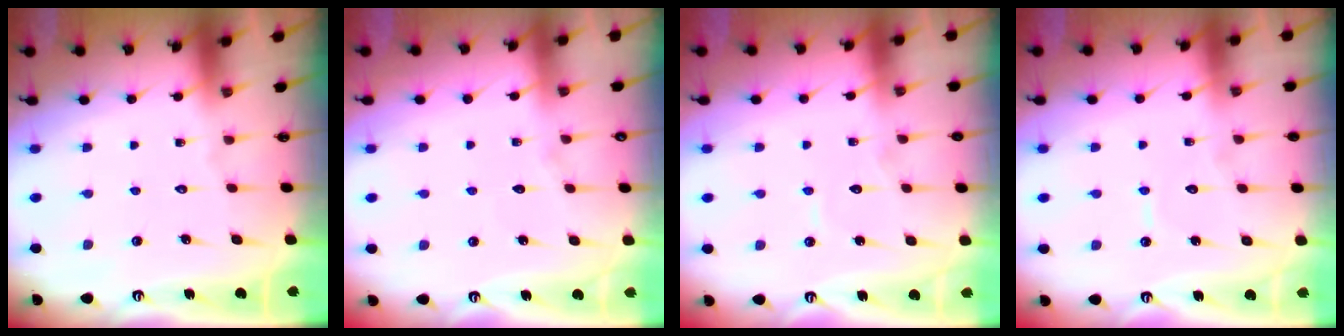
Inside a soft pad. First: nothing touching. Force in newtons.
{"total": 4.1, "press": 4.0, "slide": 0.6}
{"total": 4.3, "press": 4.3, "slide": 0.4}
{"total": 4.9, "press": 4.9, "slide": 0.3}